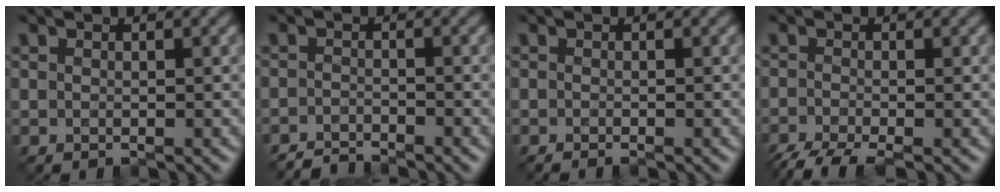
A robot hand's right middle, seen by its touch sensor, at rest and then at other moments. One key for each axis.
{"total": 2.0, "fx": -2.0, "fy": 0.2, "fz": 0.4, "tx": -0.004, "ty": 0.001, "tz": -0.042}
{"total": 0.7, "fx": -0.5, "fy": 0.1, "fz": 0.4, "tx": -0.006, "ty": -0.003, "tz": -0.010}
{"total": 4.0, "fx": -3.0, "fy": 0.8, "fz": 2.4, "tx": -0.045, "ty": -0.012, "tz": -0.066}